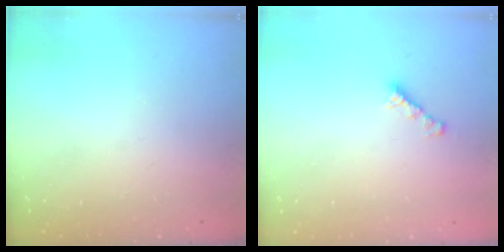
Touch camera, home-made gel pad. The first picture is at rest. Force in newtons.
{"total": 3.0, "press": 3.0, "slide": 0.1}